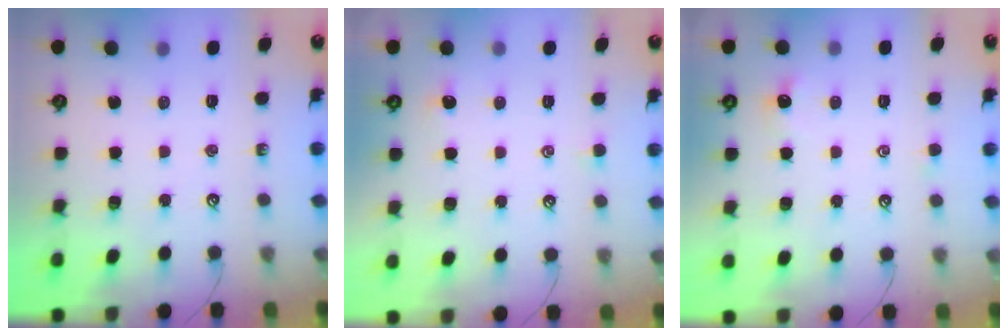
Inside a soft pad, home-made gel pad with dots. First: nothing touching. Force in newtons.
{"total": 2.1, "press": 2.0, "slide": 0.4}
{"total": 0.9, "press": 0.9, "slide": 0.2}